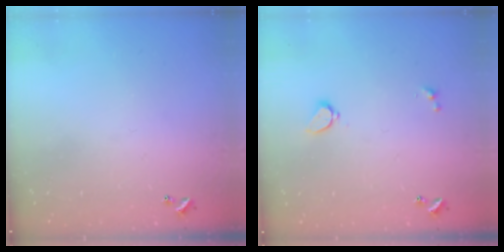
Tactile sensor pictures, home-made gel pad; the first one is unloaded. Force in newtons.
{"total": 1.7, "press": 1.6, "slide": 0.5}